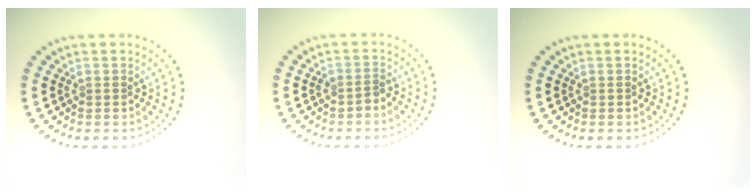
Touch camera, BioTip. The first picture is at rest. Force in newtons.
{"total": 1.1, "press": 0.9, "slide": 0.7}
{"total": 0.0}